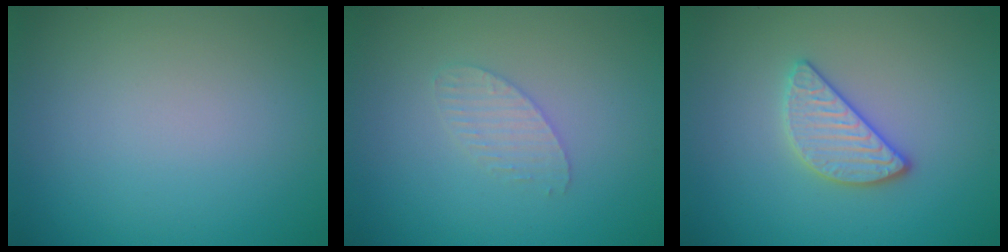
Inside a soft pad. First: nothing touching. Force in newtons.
{"total": 1.6, "press": 1.6, "slide": 0.1}
{"total": 3.0, "press": 2.8, "slide": 1.1}